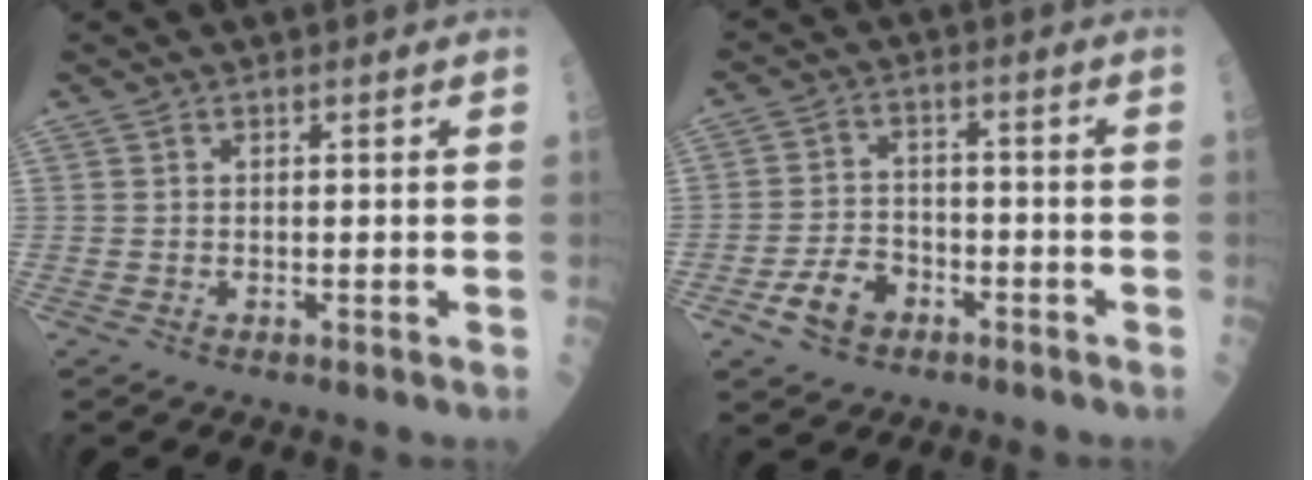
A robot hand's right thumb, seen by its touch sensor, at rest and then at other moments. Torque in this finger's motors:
{"motor_torque": [0.49, 0.63, 0.30, -0.40, 0.19]}